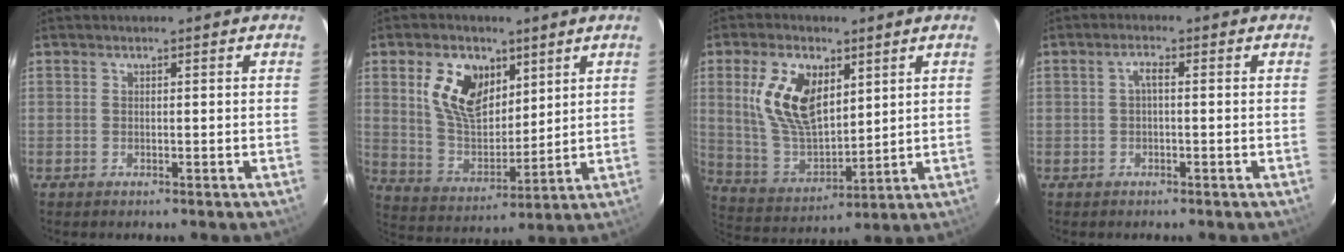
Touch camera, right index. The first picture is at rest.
{"total": 12.5, "force": [5.5, 7.7, 8.2], "torque": [-0.161, 0.016, 0.111]}
{"total": 14.4, "force": [5.2, 7.9, 10.9], "torque": [-0.218, 0.008, 0.115]}
{"total": 1.7, "force": [-0.1, 0.5, 1.6], "torque": [-0.033, 0.009, -0.003]}